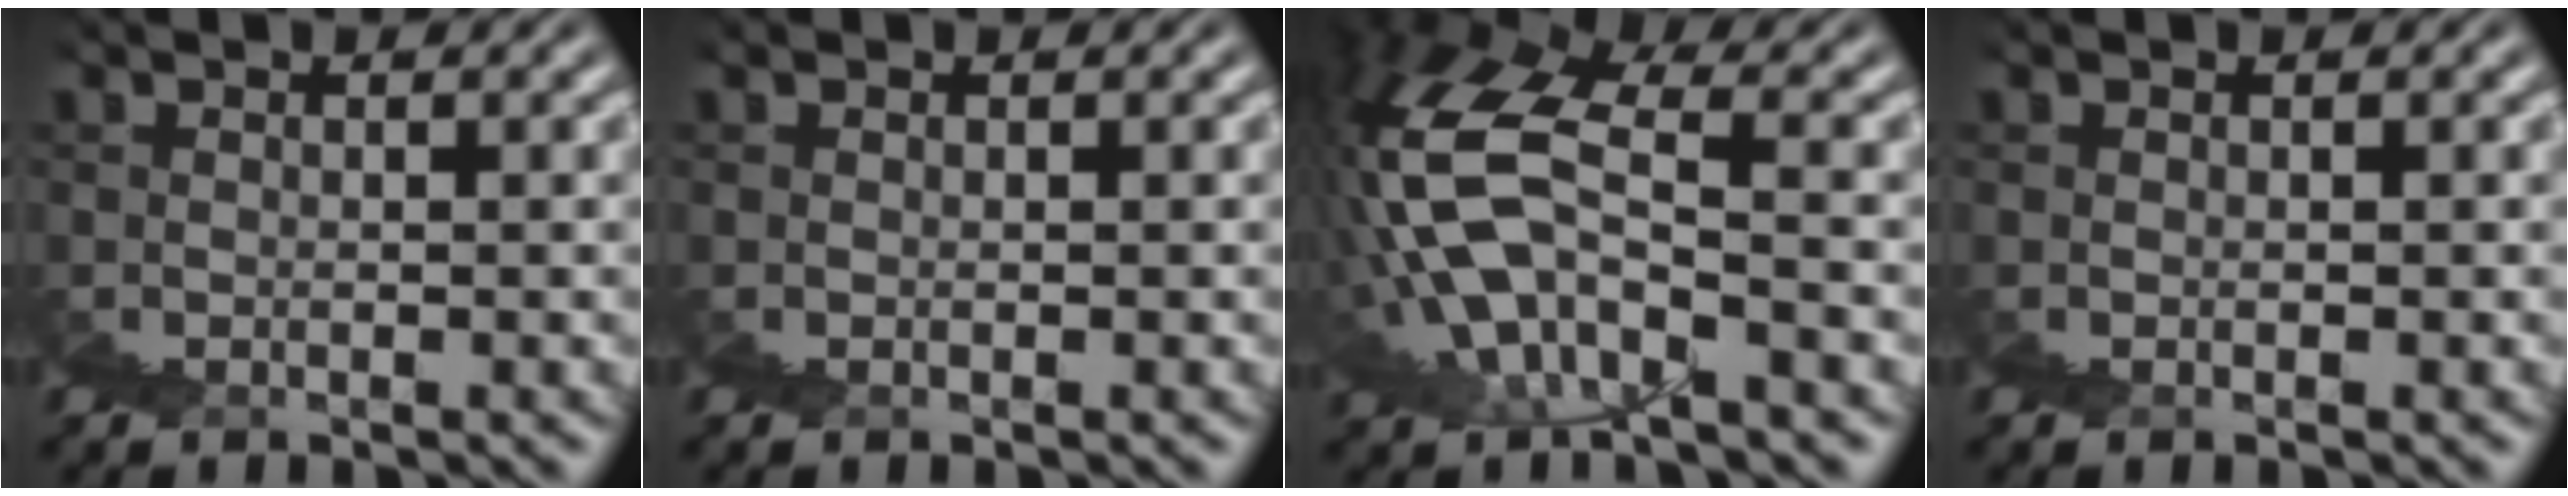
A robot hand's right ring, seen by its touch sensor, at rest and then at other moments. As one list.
[{"total": 0.0}, {"total": 9.2, "force": [3.3, 5.7, 6.4], "torque": [-0.130, 0.019, 0.039]}, {"total": 0.0}]